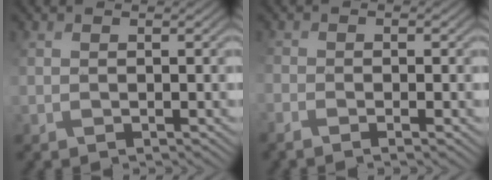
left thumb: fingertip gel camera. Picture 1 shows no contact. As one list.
[{"total": 2.8, "force": [-1.6, 0.8, 2.1], "torque": [-0.045, -0.010, -0.033]}]